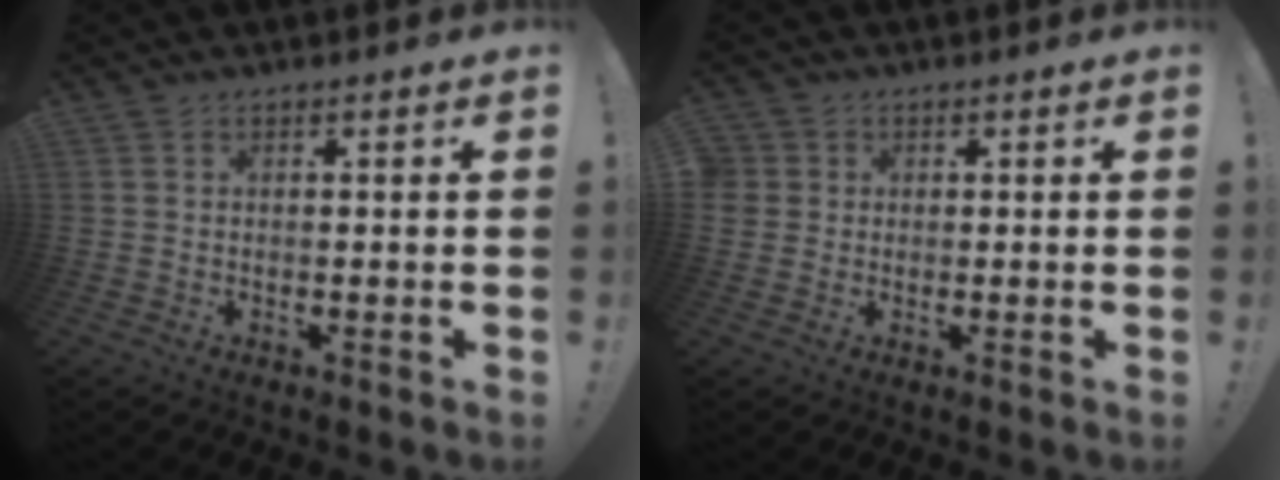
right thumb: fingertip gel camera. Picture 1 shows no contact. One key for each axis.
{"total": 3.0, "fx": 0.6, "fy": 2.9, "fz": 0.5, "tx": -0.009, "ty": 0.003, "tz": 0.013}